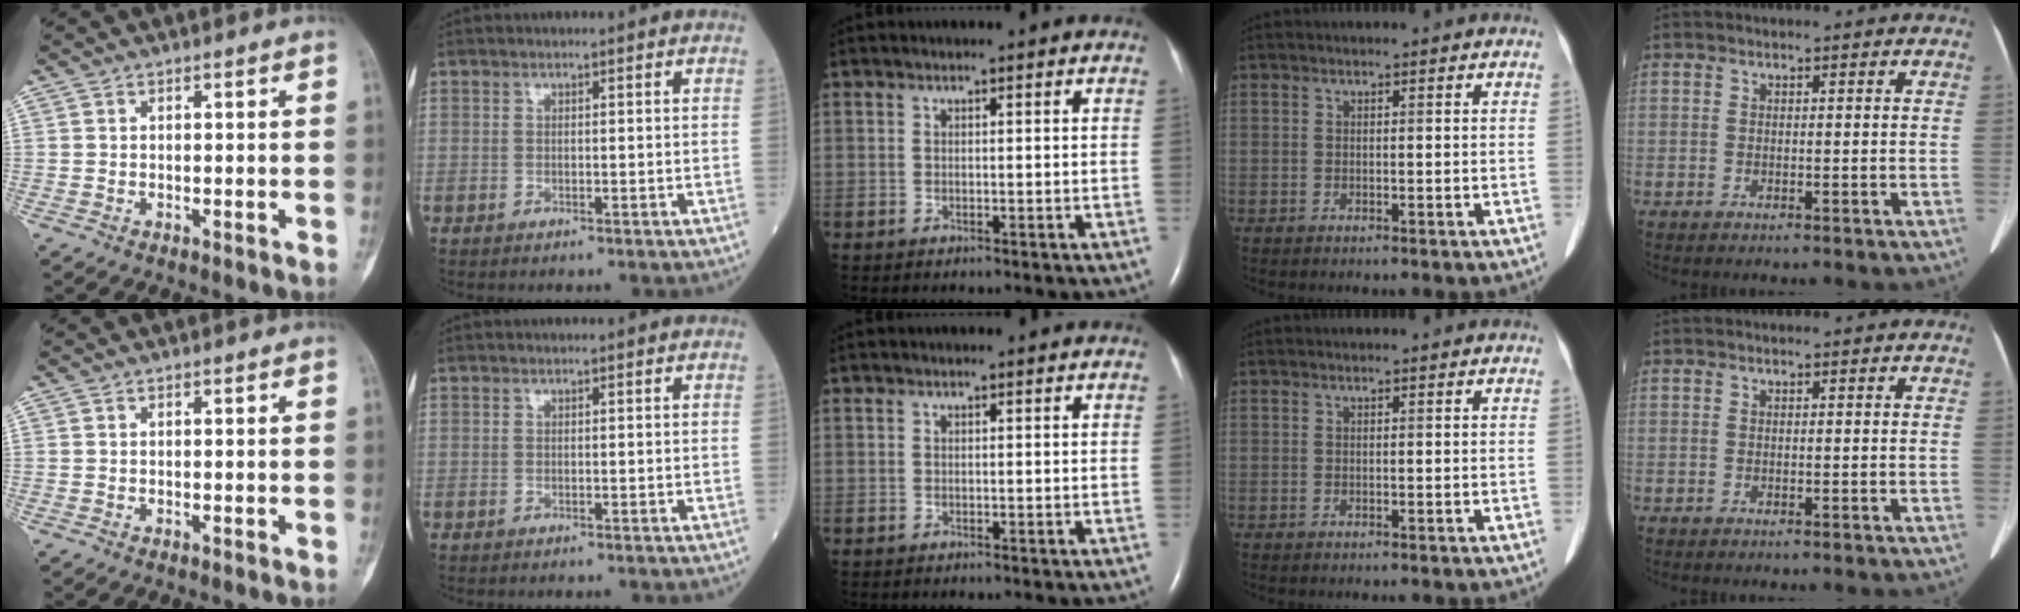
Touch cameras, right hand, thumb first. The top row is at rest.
{}